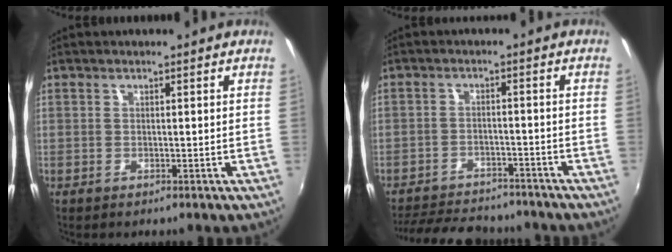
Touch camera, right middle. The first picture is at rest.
{"total": 15.5, "force": [-13.5, 5.1, 5.6], "torque": [-0.133, 0.001, -0.191]}